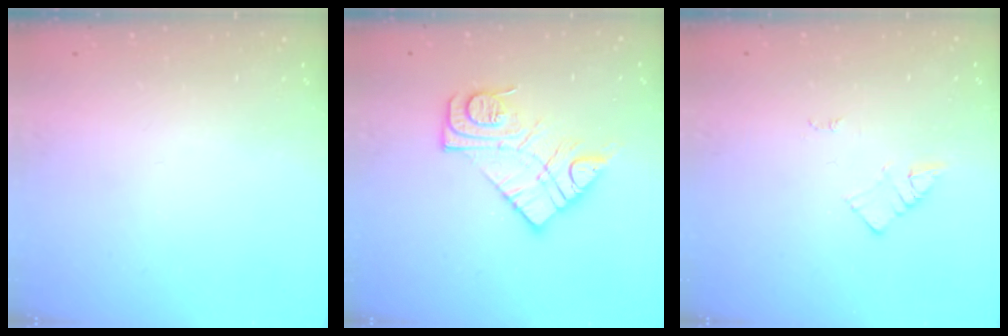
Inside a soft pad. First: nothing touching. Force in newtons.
{"total": 13.2, "press": 13.2, "slide": 1.0}
{"total": 2.1, "press": 2.1, "slide": 0.3}